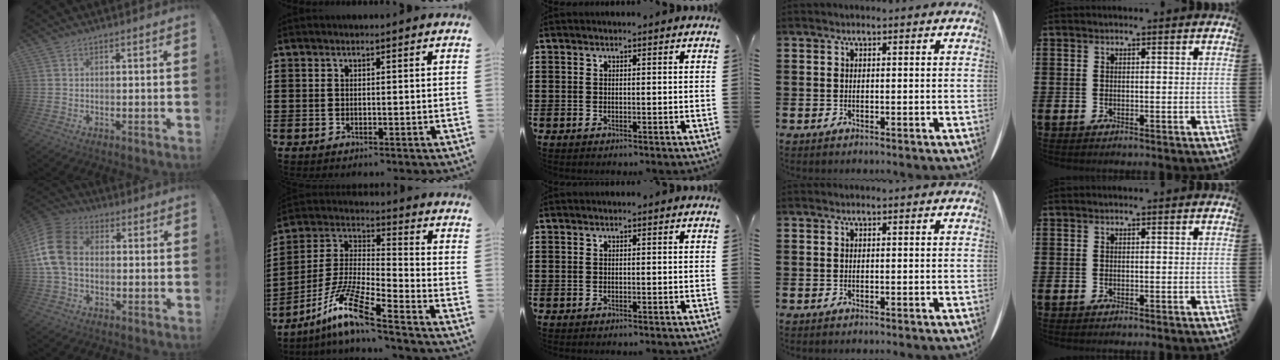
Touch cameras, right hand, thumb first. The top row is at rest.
{"thumb": {"total": 14.1, "force": [0.7, 10.3, 9.6], "torque": [-0.187, 0.019, 0.016]}, "index": {"total": 11.2, "force": [-8.2, 0.8, 7.5], "torque": [-0.177, -0.011, -0.171]}}